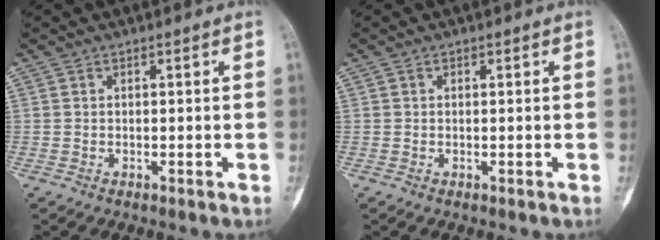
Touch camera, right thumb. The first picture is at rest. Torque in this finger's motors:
{"motor_torque": [-0.29, -0.11, -0.27, 0.12, -0.03]}